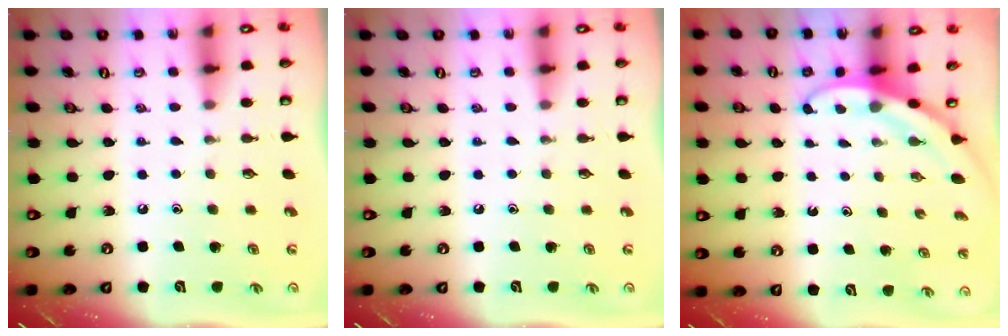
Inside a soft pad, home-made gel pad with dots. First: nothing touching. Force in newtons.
{"total": 0.0}
{"total": 3.0, "press": 3.0, "slide": 0.1}